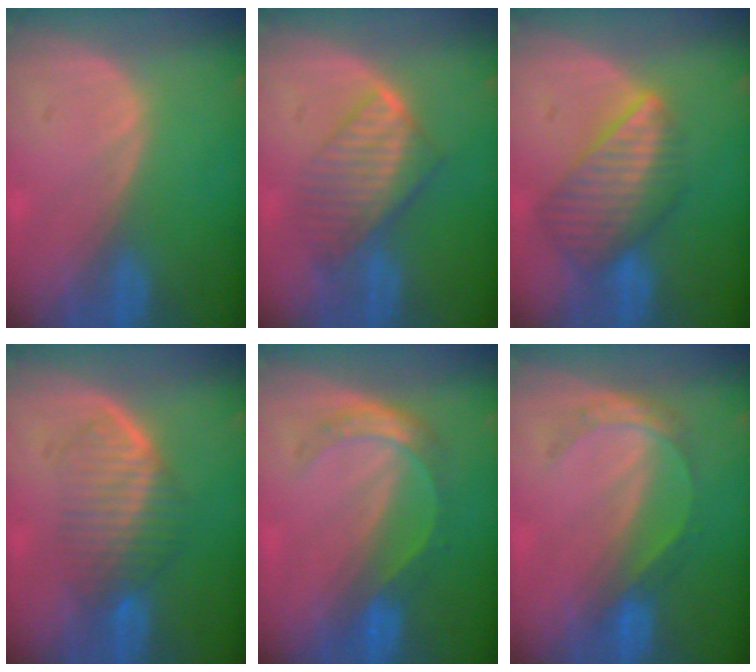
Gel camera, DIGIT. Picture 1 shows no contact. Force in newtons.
{"total": 7.2, "press": 6.6, "slide": 2.9}
{"total": 8.2, "press": 7.3, "slide": 3.7}
{"total": 6.3, "press": 6.2, "slide": 1.1}
{"total": 5.5, "press": 4.8, "slide": 2.6}
{"total": 4.4, "press": 4.1, "slide": 1.4}